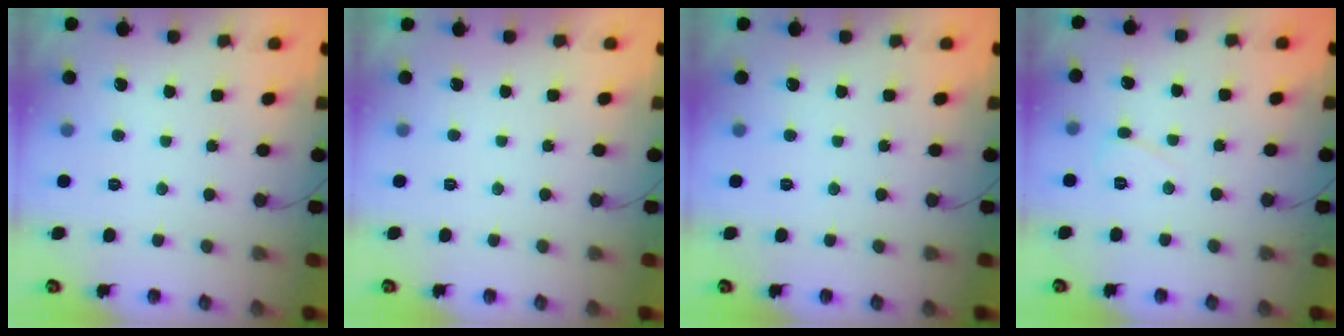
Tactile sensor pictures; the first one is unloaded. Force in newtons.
{"total": 2.4, "press": 2.3, "slide": 0.4}
{"total": 0.0}
{"total": 3.0, "press": 3.0, "slide": 0.3}